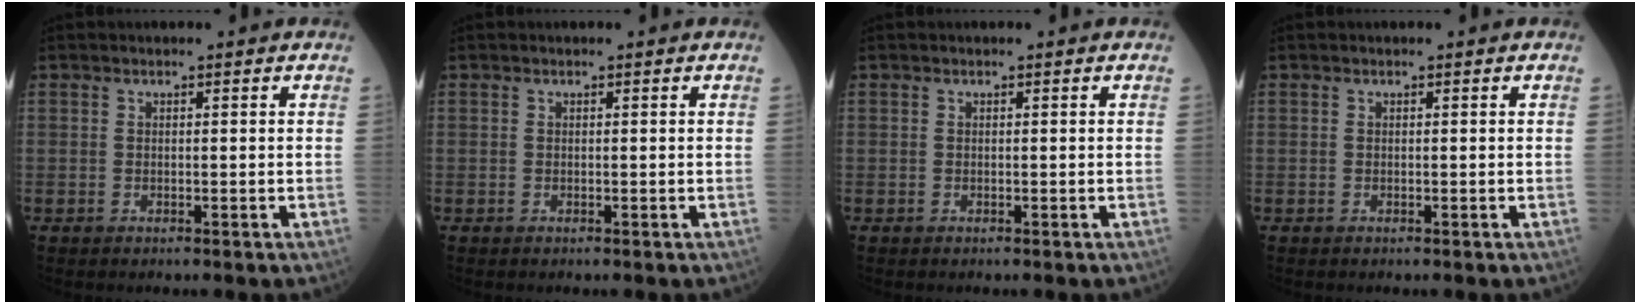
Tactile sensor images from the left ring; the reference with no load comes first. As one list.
[{"total": 0.0}, {"total": 0.0}, {"total": 0.0}]